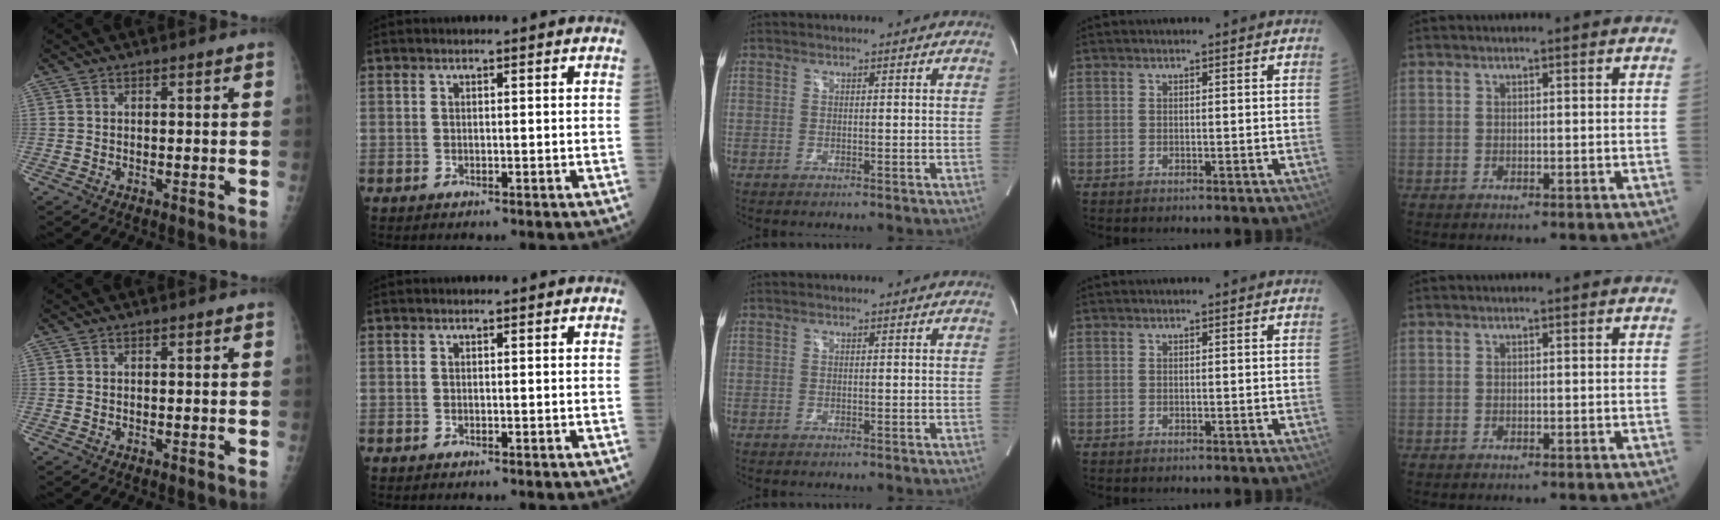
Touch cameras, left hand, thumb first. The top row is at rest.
{}